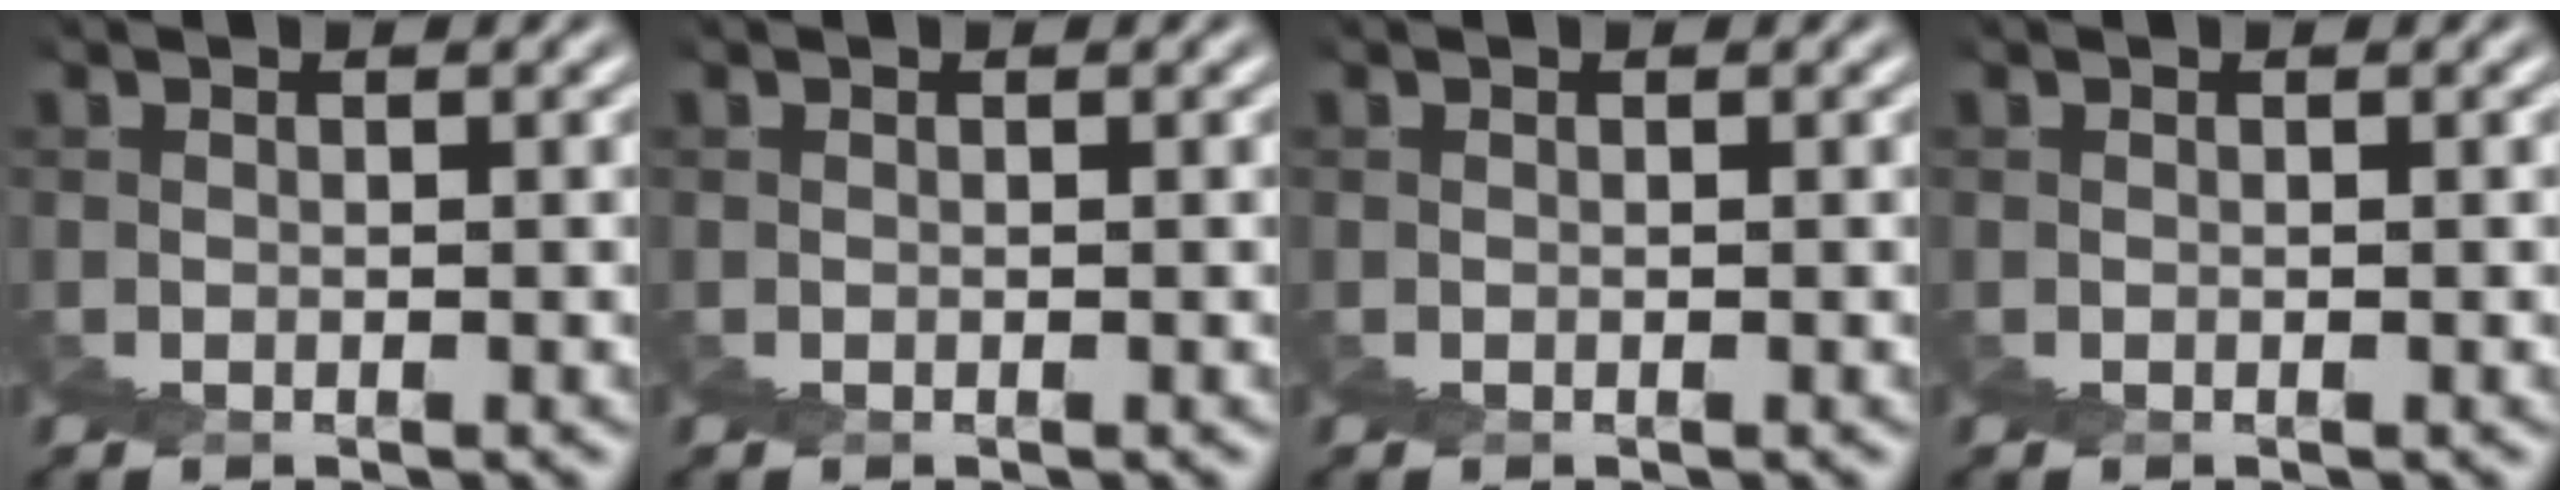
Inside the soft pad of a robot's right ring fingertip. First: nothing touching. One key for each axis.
{"total": 0.0}
{"total": 0.0}
{"total": 0.0}